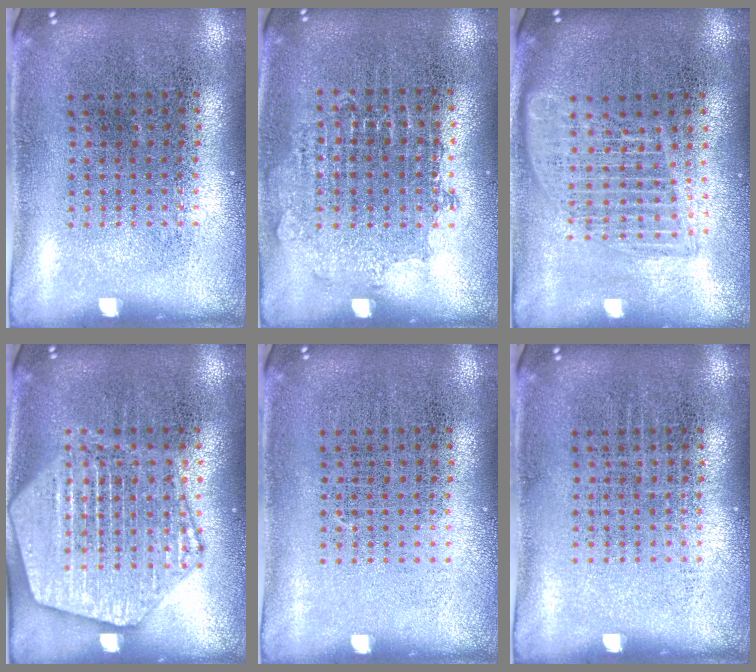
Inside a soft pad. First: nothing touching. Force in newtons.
{"total": 0.8, "press": 0.8, "slide": 0.2}
{"total": 1.6, "press": 1.5, "slide": 0.8}
{"total": 3.9, "press": 3.9, "slide": 0.5}
{"total": 0.0}
{"total": 0.0}